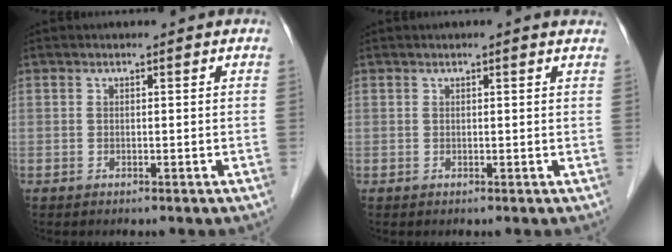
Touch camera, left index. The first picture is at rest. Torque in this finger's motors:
{"motor_torque": [0.63, -0.56, 0.10, 0.02]}